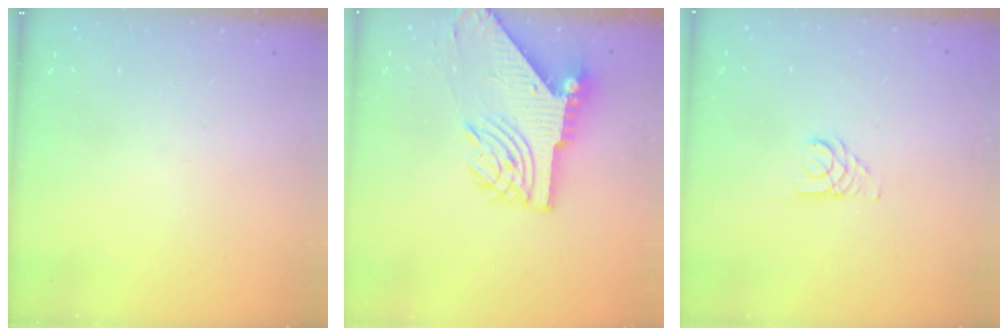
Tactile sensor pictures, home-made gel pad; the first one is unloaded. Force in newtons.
{"total": 9.4, "press": 9.4, "slide": 1.1}
{"total": 2.9, "press": 2.9, "slide": 0.3}